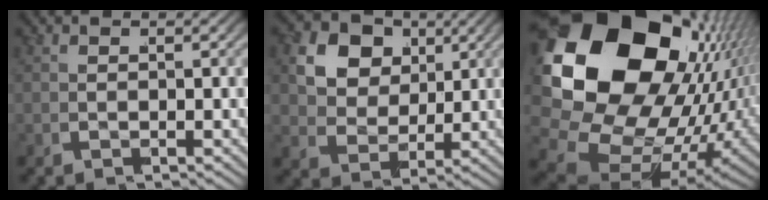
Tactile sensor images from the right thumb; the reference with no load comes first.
{"total": 8.0, "force": [2.5, 6.3, 4.2], "torque": [-0.098, -0.010, 0.045]}
{"total": 23.9, "force": [-0.2, 16.2, 17.5], "torque": [-0.373, -0.068, 0.028]}